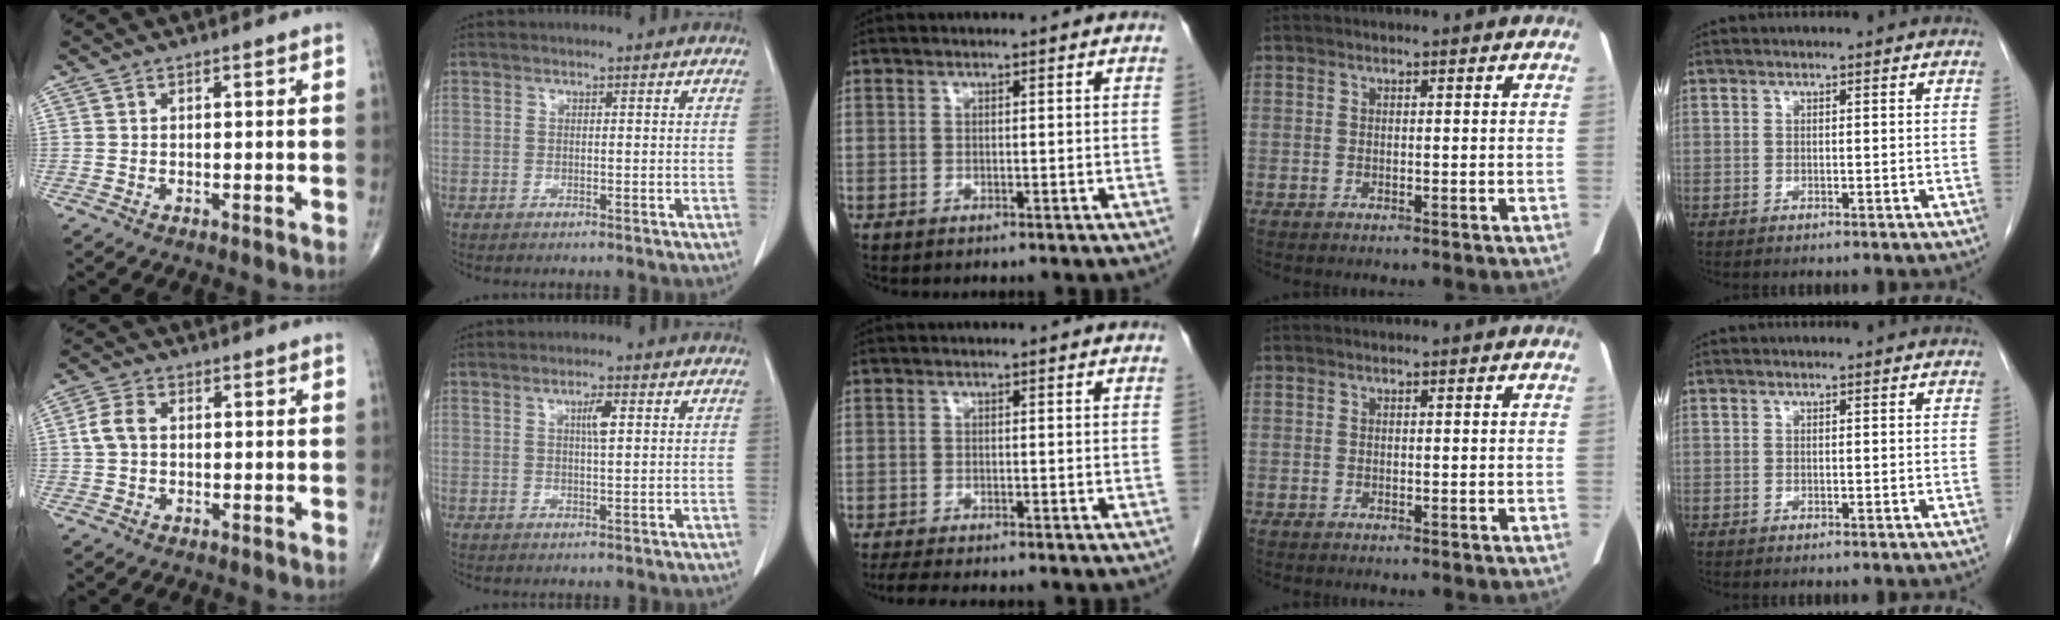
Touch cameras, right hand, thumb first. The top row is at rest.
{"thumb": {"total": 4.3, "force": [0.4, 2.9, 3.1], "torque": [-0.069, 0.012, 0.003]}, "index": {"total": 2.7, "force": [0.8, 0.3, 2.5], "torque": [-0.044, 0.000, 0.014]}, "middle": {"total": 4.7, "force": [-4.0, 0.5, 2.5], "torque": [-0.043, -0.015, -0.059]}}